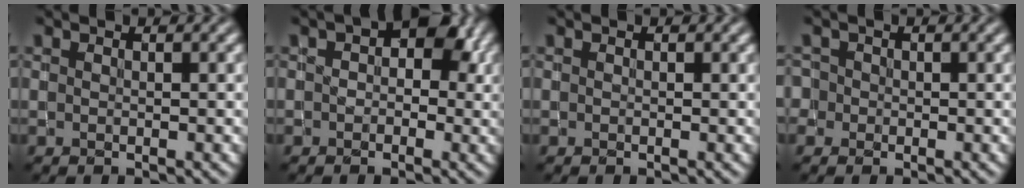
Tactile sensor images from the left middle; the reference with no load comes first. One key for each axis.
{"total": 4.7, "fx": 0.9, "fy": 3.1, "fz": 3.4, "tx": -0.034, "ty": 0.006, "tz": 0.003}
{"total": 0.0}
{"total": 1.2, "fx": -0.2, "fy": 1.2, "fz": -0.1, "tx": 0.010, "ty": 0.005, "tz": -0.011}